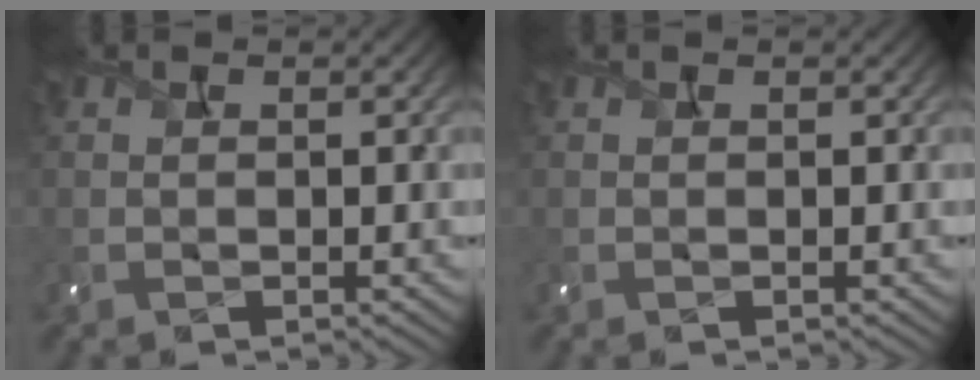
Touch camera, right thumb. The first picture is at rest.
{"total": 0.0}